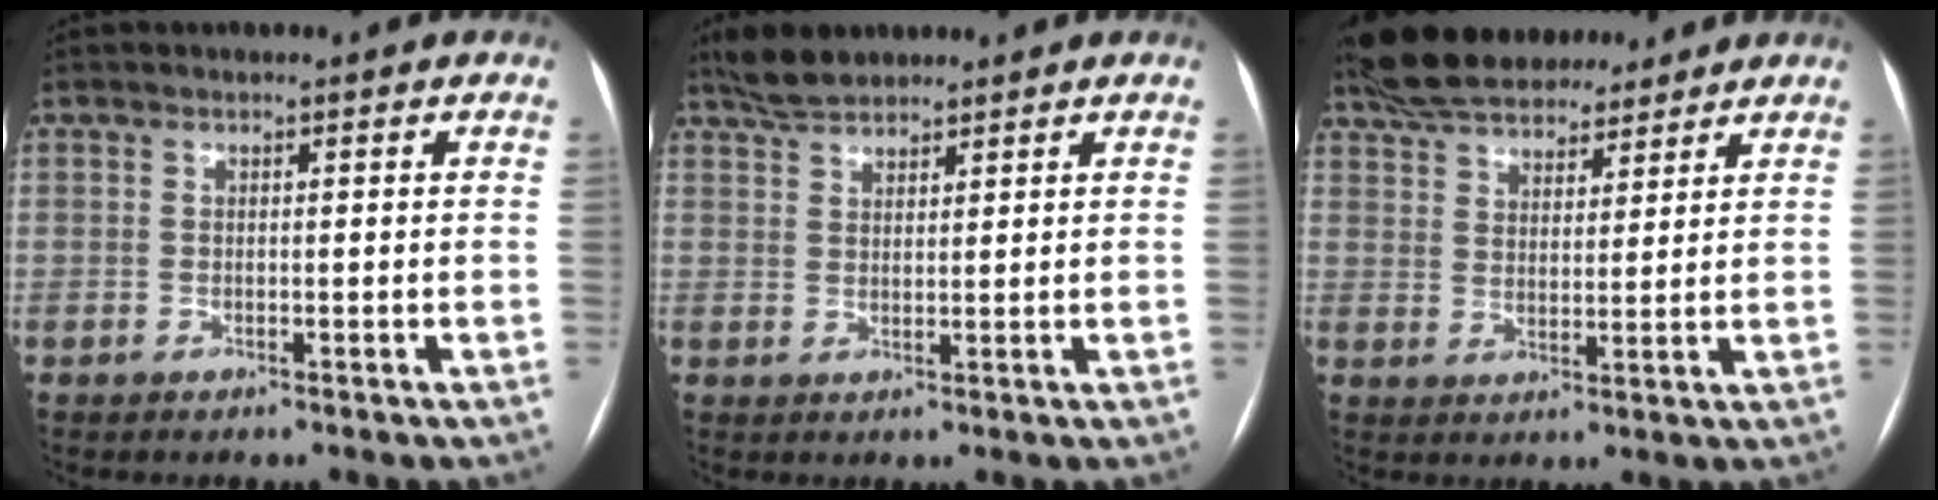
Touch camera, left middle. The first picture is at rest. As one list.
[{"total": 4.2, "force": [3.8, 1.2, 1.3], "torque": [-0.034, 0.014, 0.074]}, {"total": 14.9, "force": [12.9, 4.8, 5.6], "torque": [-0.103, 0.033, 0.209]}]